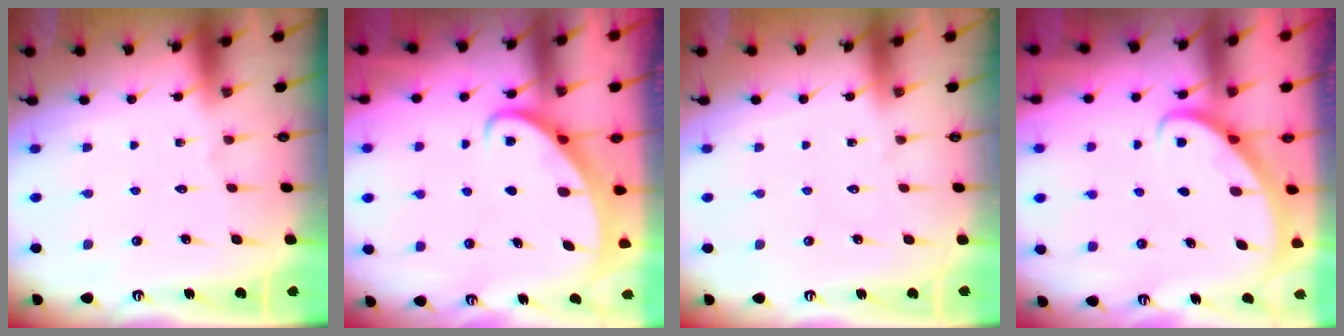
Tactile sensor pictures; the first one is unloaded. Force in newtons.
{"total": 2.3, "press": 2.3, "slide": 0.3}
{"total": 0.0}
{"total": 2.9, "press": 2.9, "slide": 0.2}